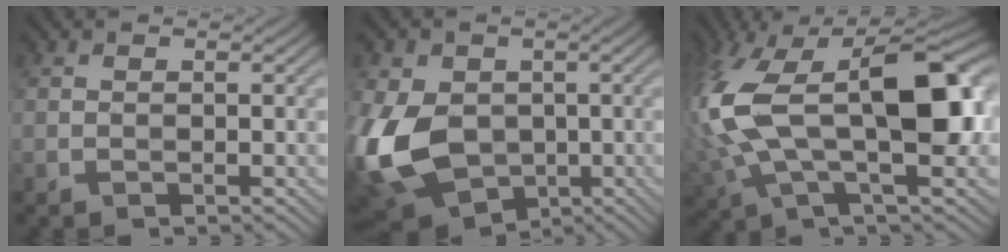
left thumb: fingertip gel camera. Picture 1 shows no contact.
{"total": 13.6, "force": [-1.9, 10.1, 8.8], "torque": [-0.232, -0.024, -0.041]}
{"total": 17.5, "force": [1.4, 7.9, 15.5], "torque": [-0.333, 0.003, 0.025]}